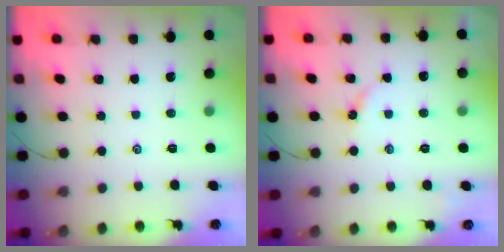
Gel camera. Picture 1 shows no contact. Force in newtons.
{"total": 2.5, "press": 2.5, "slide": 0.4}